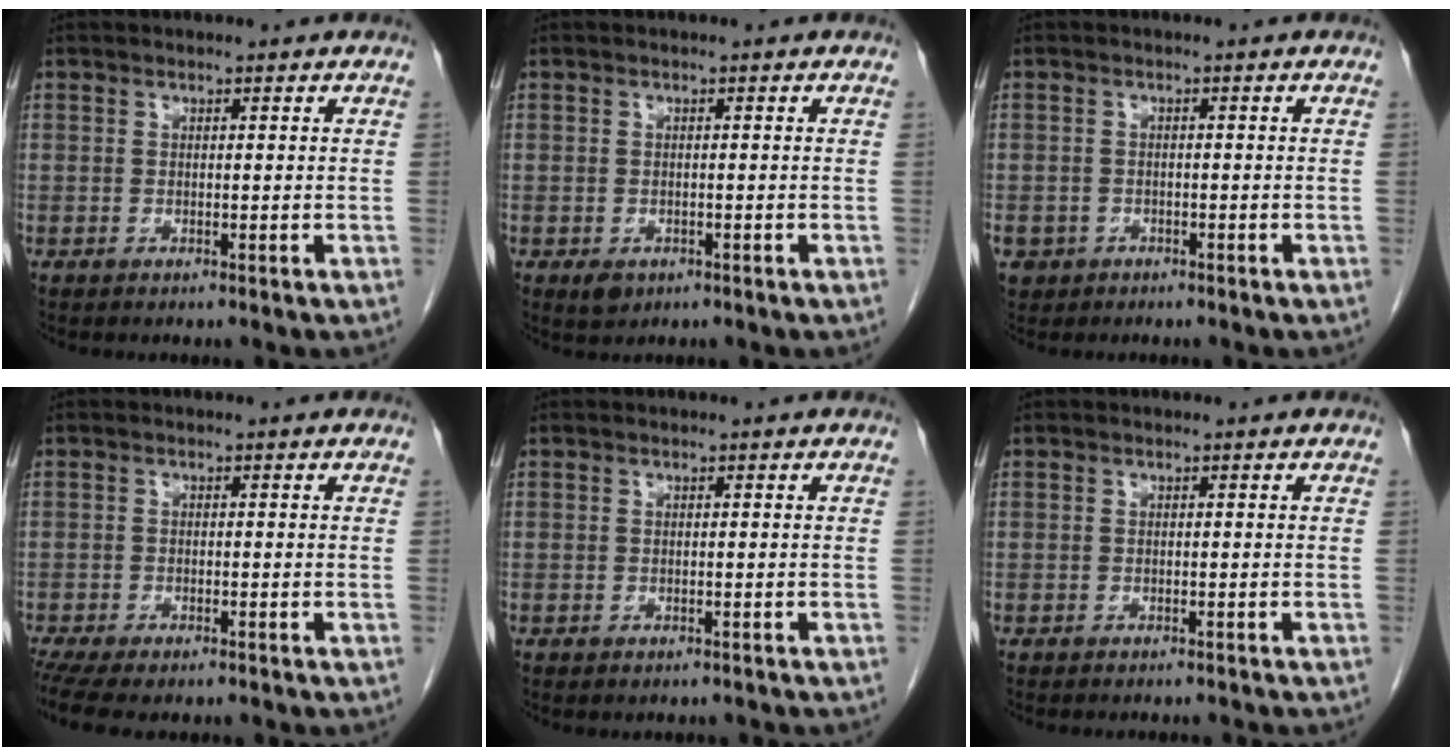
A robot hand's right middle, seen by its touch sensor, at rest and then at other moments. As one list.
[{"total": 1.9, "force": [-0.9, 1.3, 1.0], "torque": [-0.017, 0.000, -0.005]}, {"total": 3.5, "force": [-1.9, 2.8, 0.5], "torque": [-0.009, 0.004, -0.029]}, {"total": 8.6, "force": [-7.0, 2.5, 4.4], "torque": [-0.076, -0.005, -0.104]}, {"total": 2.3, "force": [-2.1, 0.7, 0.7], "torque": [-0.016, -0.003, -0.023]}, {"total": 5.3, "force": [-4.9, 1.1, 1.8], "torque": [-0.025, -0.009, -0.054]}]